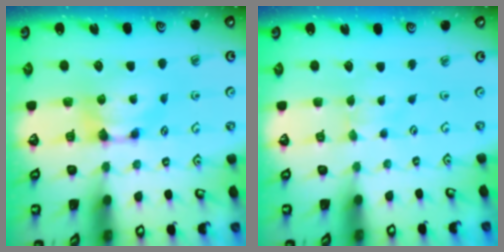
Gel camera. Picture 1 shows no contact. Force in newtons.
{"total": 2.3, "press": 2.3, "slide": 0.1}